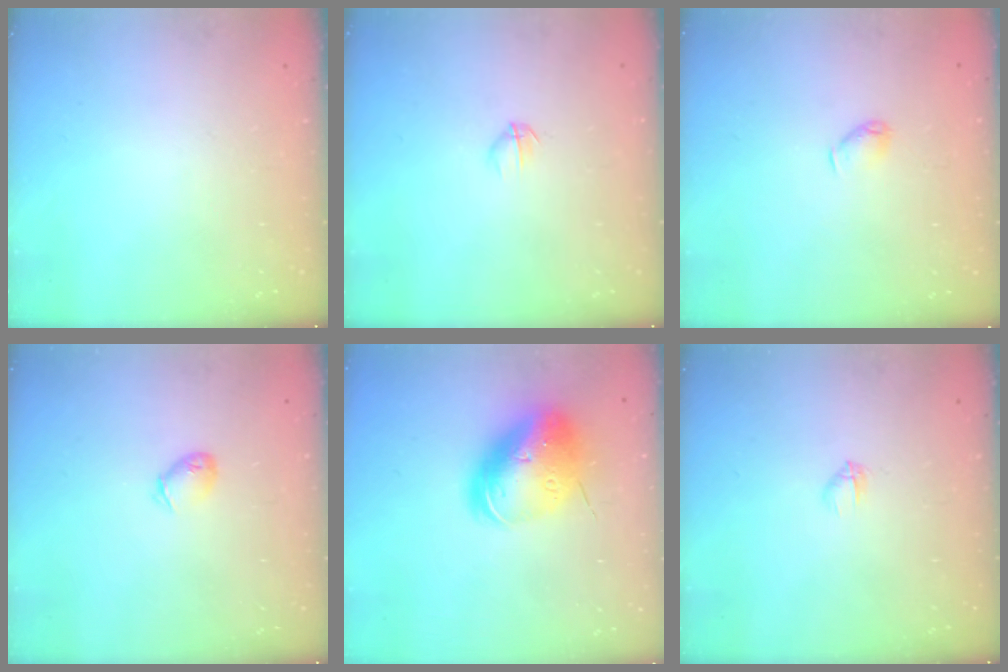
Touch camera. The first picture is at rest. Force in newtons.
{"total": 2.7, "press": 2.6, "slide": 0.8}
{"total": 3.5, "press": 3.4, "slide": 0.7}
{"total": 4.6, "press": 4.5, "slide": 0.9}
{"total": 18.0, "press": 17.7, "slide": 3.1}
{"total": 2.7, "press": 2.5, "slide": 0.8}